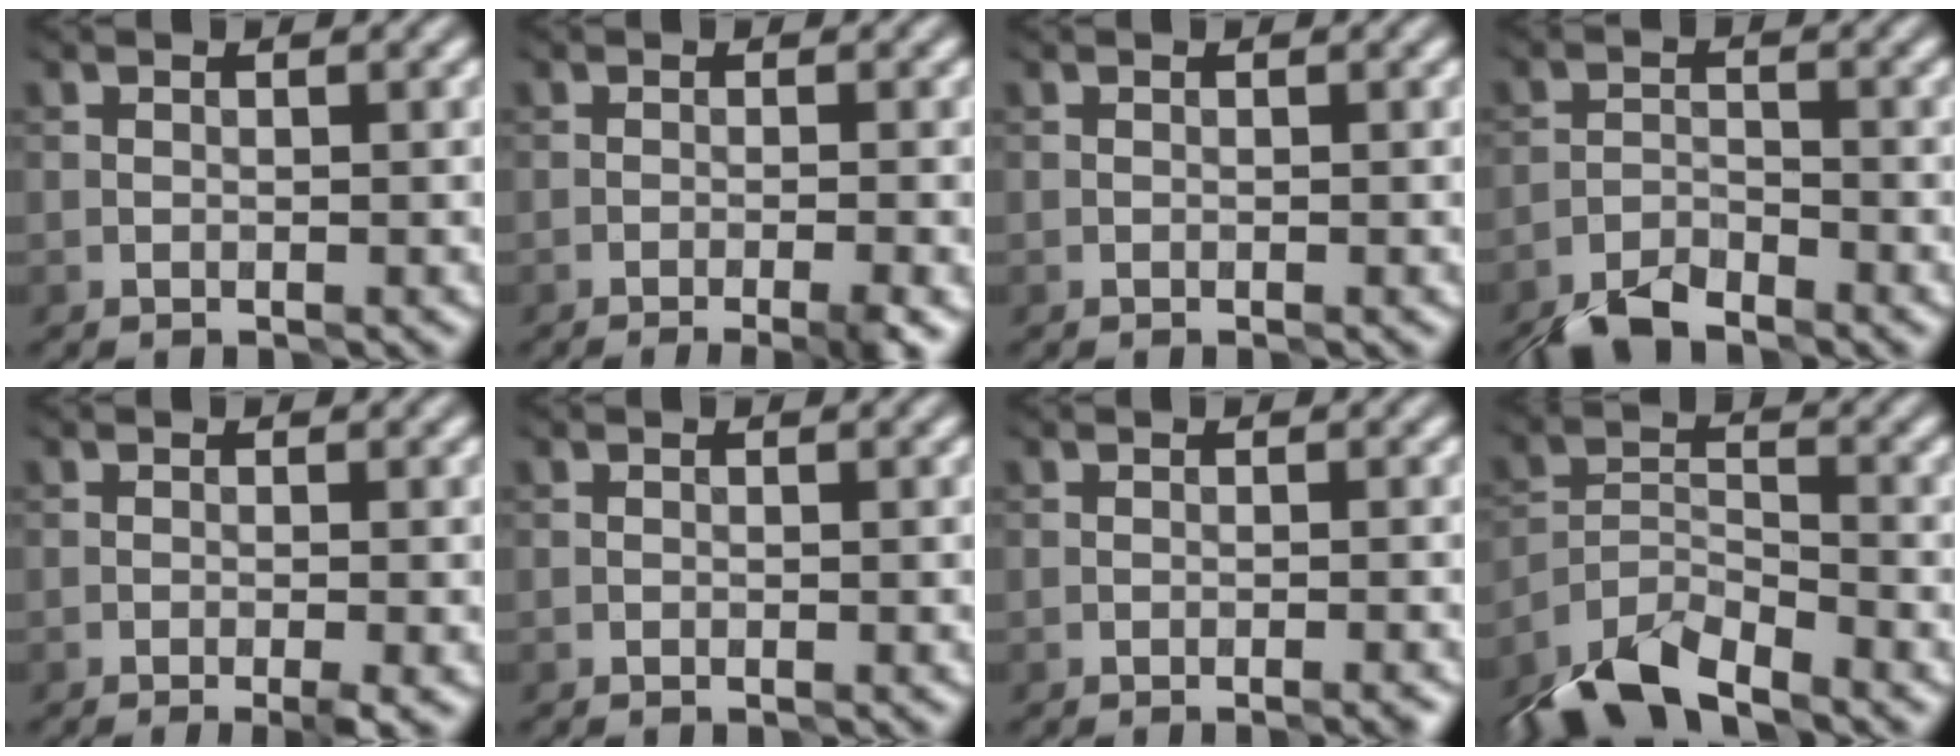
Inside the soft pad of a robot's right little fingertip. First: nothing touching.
{"total": 4.3, "force": [-2.7, 0.6, 3.3], "torque": [-0.058, -0.005, -0.041]}
{"total": 0.0}
{"total": 4.5, "force": [-3.8, 1.3, 1.9], "torque": [-0.030, -0.006, -0.080]}
{"total": 2.4, "force": [-1.4, 0.3, 2.0], "torque": [-0.039, -0.004, -0.023]}
{"total": 0.0}
{"total": 1.0, "force": [-0.8, 0.1, 0.6], "torque": [-0.005, 0.005, -0.013]}
{"total": 7.2, "force": [-5.6, 2.6, 3.7], "torque": [-0.065, -0.009, -0.115]}